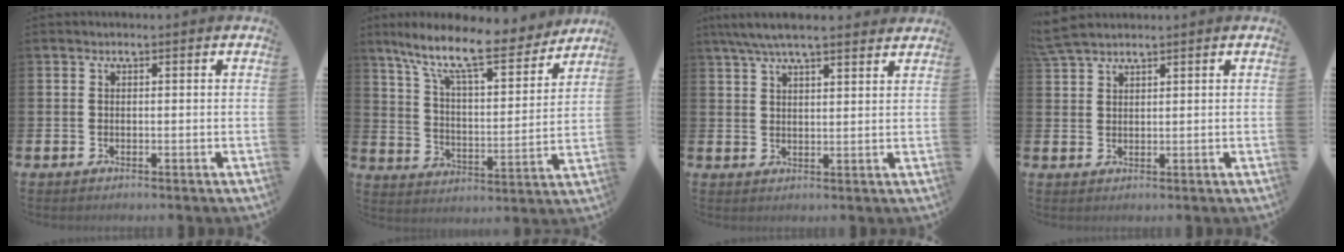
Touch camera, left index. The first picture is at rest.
{"total": 11.9, "force": [9.7, 2.7, 6.4], "torque": [-0.142, -0.060, 0.160]}
{"total": 6.2, "force": [5.6, 0.9, 2.6], "torque": [-0.070, -0.008, 0.103]}
{"total": 3.7, "force": [3.4, 0.9, 1.2], "torque": [-0.029, -0.006, 0.063]}